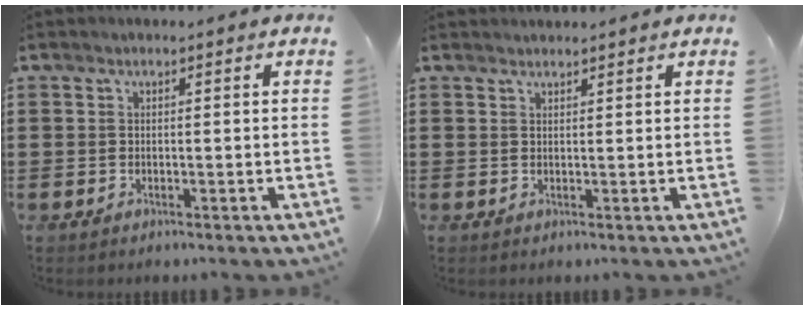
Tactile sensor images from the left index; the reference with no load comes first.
{"total": 1.1, "force": [1.1, 0.1, 0.0], "torque": [-0.001, -0.001, 0.022]}